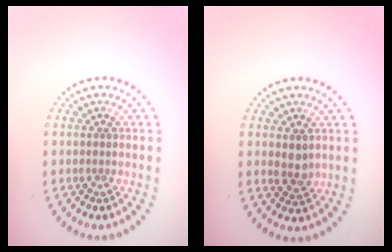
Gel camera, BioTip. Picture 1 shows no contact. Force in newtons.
{"total": 1.9, "press": 1.8, "slide": 0.4}